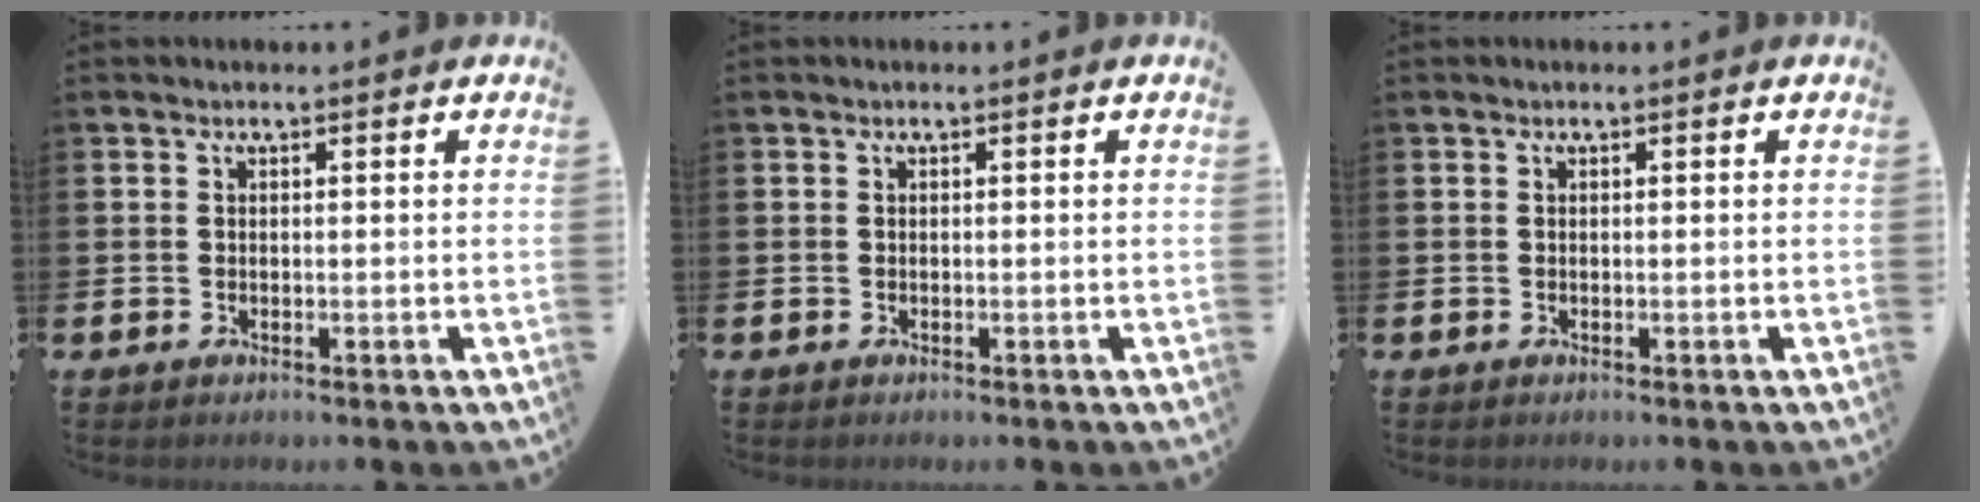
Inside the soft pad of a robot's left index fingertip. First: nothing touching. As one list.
[{"total": 0.0}, {"total": 0.0}]